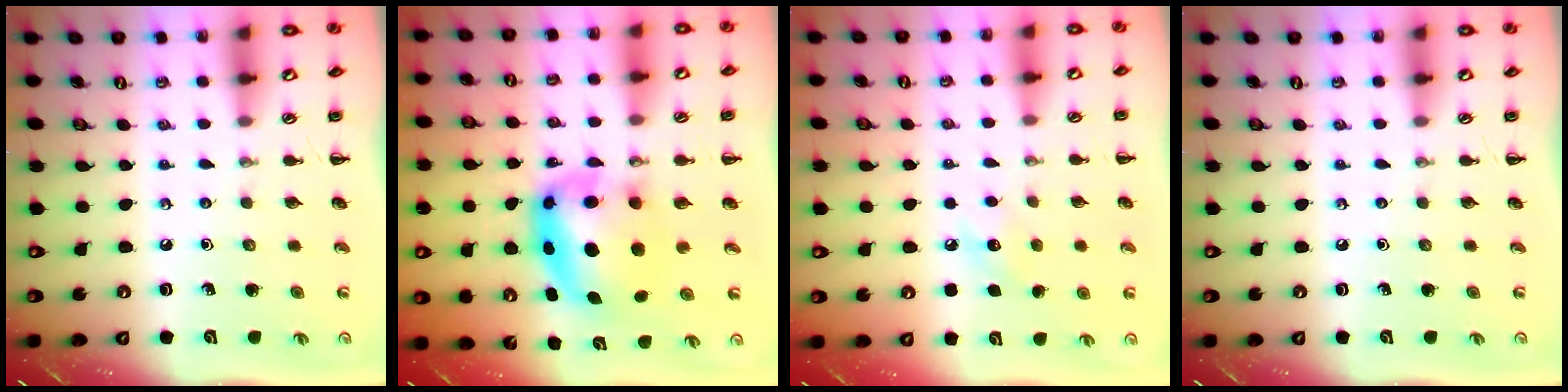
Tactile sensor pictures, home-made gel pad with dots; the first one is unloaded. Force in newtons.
{"total": 8.3, "press": 8.1, "slide": 1.9}
{"total": 7.5, "press": 7.3, "slide": 1.6}
{"total": 0.0}